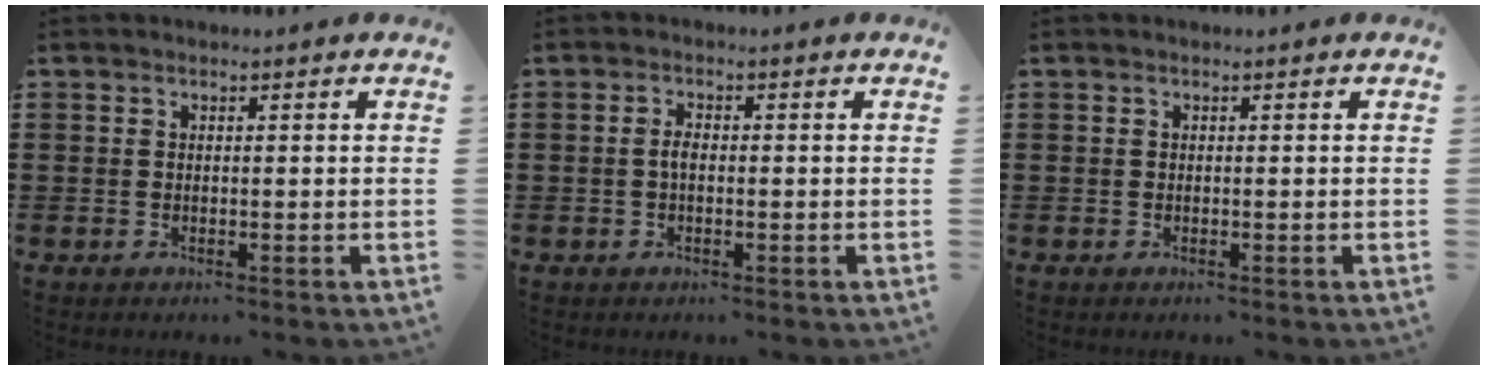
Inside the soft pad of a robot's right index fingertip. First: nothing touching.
{"total": 1.9, "force": [-0.3, 0.8, 1.7], "torque": [-0.039, -0.002, -0.009]}
{"total": 0.0}